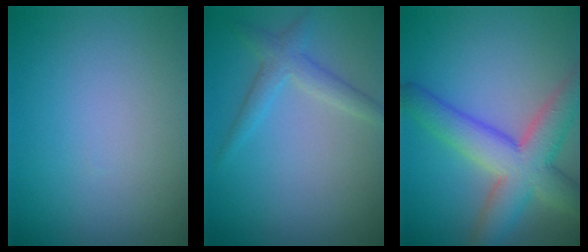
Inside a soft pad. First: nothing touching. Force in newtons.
{"total": 2.4, "press": 2.4, "slide": 0.2}
{"total": 7.6, "press": 7.6, "slide": 0.6}